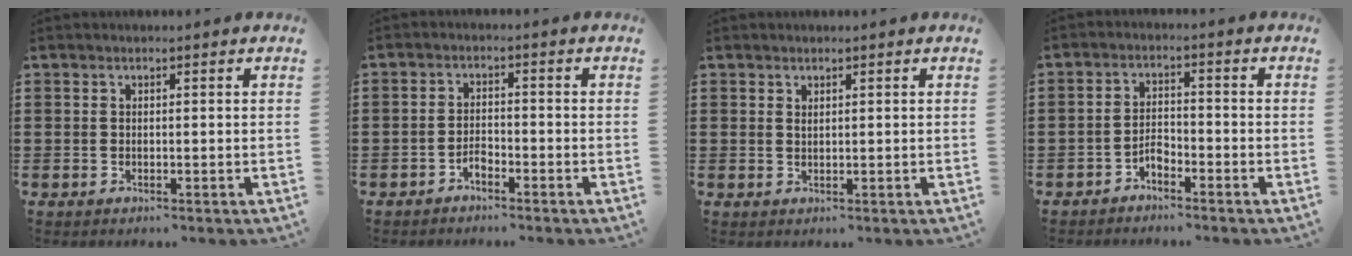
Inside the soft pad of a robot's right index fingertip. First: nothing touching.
{"total": 2.2, "force": [-1.8, 0.9, 0.9], "torque": [-0.023, 0.004, -0.037]}
{"total": 0.6, "force": [0.5, 0.2, 0.3], "torque": [-0.007, 0.001, 0.010]}
{"total": 2.7, "force": [-2.1, 1.1, 1.2], "torque": [-0.028, 0.009, -0.044]}